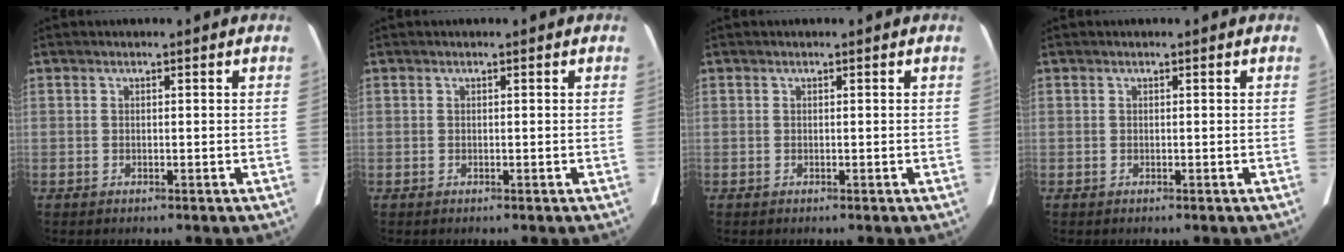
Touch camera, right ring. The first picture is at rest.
{"total": 0.0}
{"total": 0.0}
{"total": 0.0}